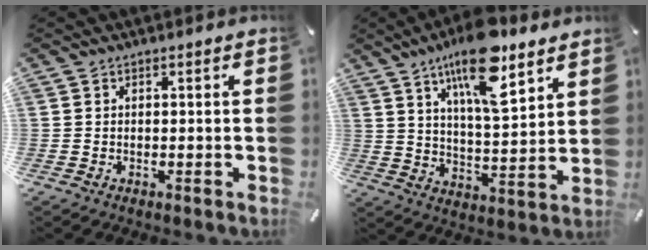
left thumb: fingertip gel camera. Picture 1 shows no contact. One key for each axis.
{"total": 16.4, "fx": 10.7, "fy": 5.4, "fz": 11.2, "tx": -0.194, "ty": -0.046, "tz": 0.178}